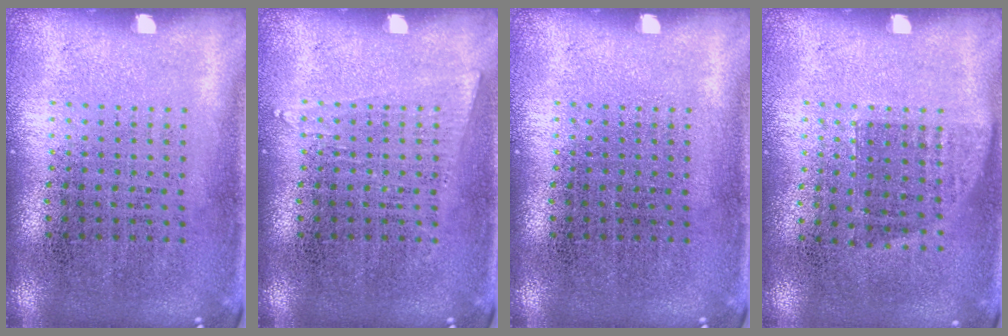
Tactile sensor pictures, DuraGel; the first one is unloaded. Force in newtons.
{"total": 0.9, "press": 0.9, "slide": 0.3}
{"total": 0.0}
{"total": 0.8, "press": 0.7, "slide": 0.5}